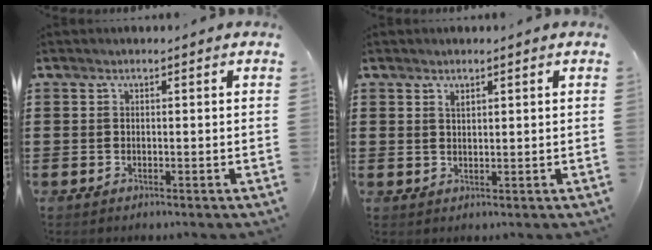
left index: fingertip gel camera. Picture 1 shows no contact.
{"total": 1.2, "force": [1.0, 0.4, 0.5], "torque": [-0.012, 0.002, 0.019]}